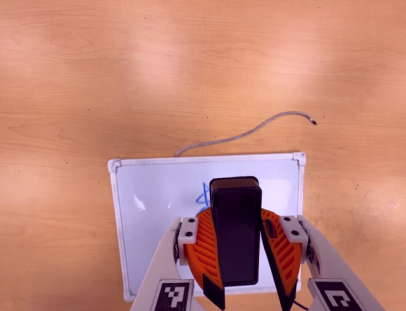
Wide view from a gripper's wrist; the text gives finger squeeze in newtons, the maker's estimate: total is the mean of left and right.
{"total": 8.8, "left": 9.1, "right": 8.4}